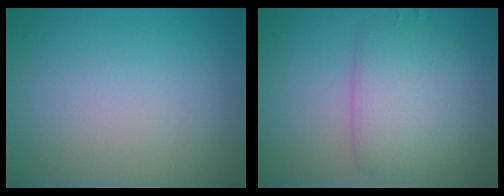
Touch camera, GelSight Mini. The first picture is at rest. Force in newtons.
{"total": 4.7, "press": 4.7, "slide": 0.2}